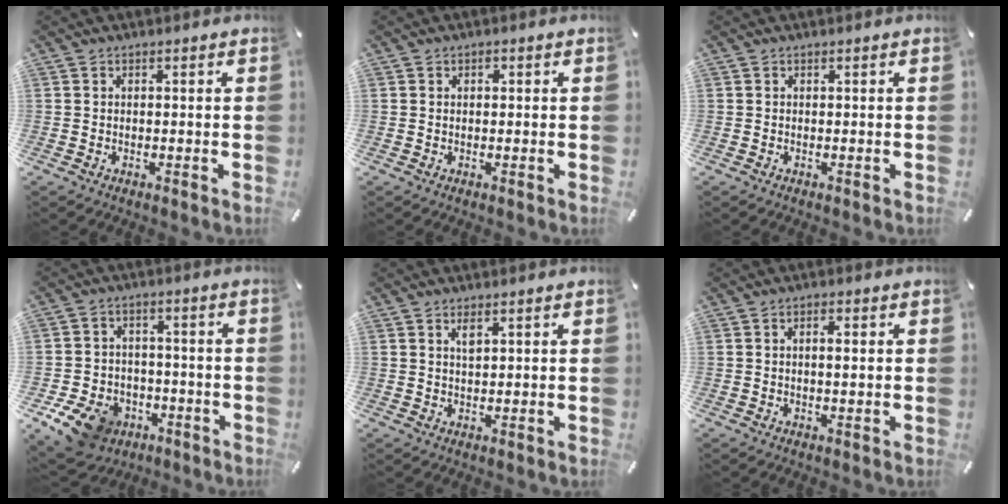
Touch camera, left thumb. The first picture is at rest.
{"total": 1.0, "force": [0.2, 0.7, 0.7], "torque": [-0.006, 0.001, 0.001]}
{"total": 0.0}
{"total": 11.0, "force": [-6.0, 7.8, 4.9], "torque": [-0.096, 0.040, -0.104]}
{"total": 2.3, "force": [1.3, 0.8, 1.7], "torque": [-0.037, 0.003, 0.022]}
{"total": 2.4, "force": [0.3, 0.9, 2.2], "torque": [-0.036, 0.001, 0.002]}